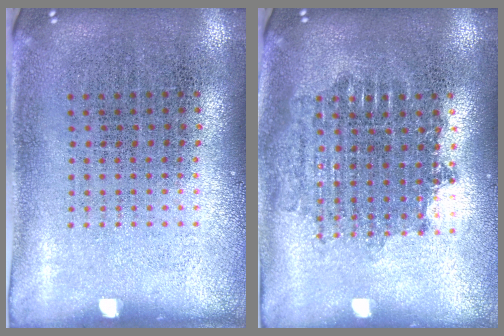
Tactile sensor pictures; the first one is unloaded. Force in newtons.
{"total": 1.7, "press": 1.4, "slide": 1.0}